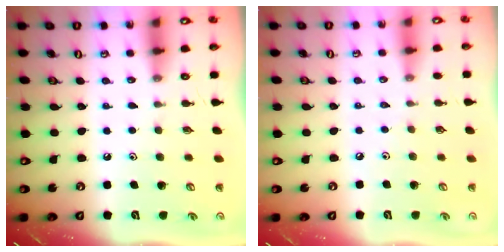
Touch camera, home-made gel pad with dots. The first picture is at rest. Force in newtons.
{"total": 1.5, "press": 1.5, "slide": 0.4}